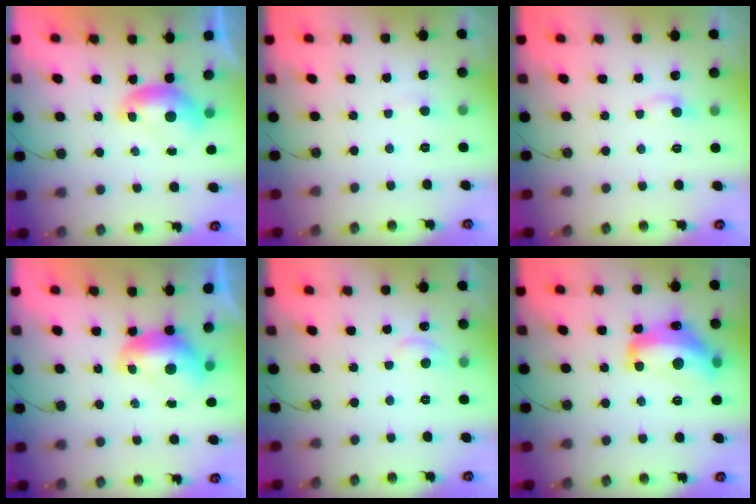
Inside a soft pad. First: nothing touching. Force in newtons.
{"total": 1.0, "press": 0.9, "slide": 0.5}
{"total": 0.0}
{"total": 1.5, "press": 1.4, "slide": 0.4}
{"total": 1.2, "press": 0.5, "slide": 1.1}
{"total": 12.7, "press": 12.7, "slide": 0.9}